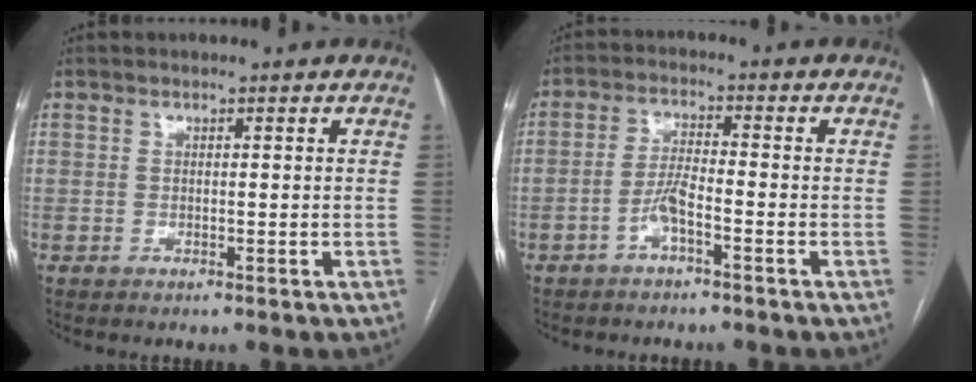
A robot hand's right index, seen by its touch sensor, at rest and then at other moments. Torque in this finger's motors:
{"motor_torque": [0.09, 0.09, 0.06, 0.05]}